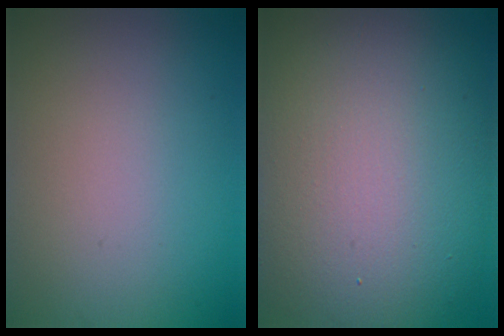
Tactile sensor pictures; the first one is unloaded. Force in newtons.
{"total": 14.9, "press": 14.8, "slide": 0.7}